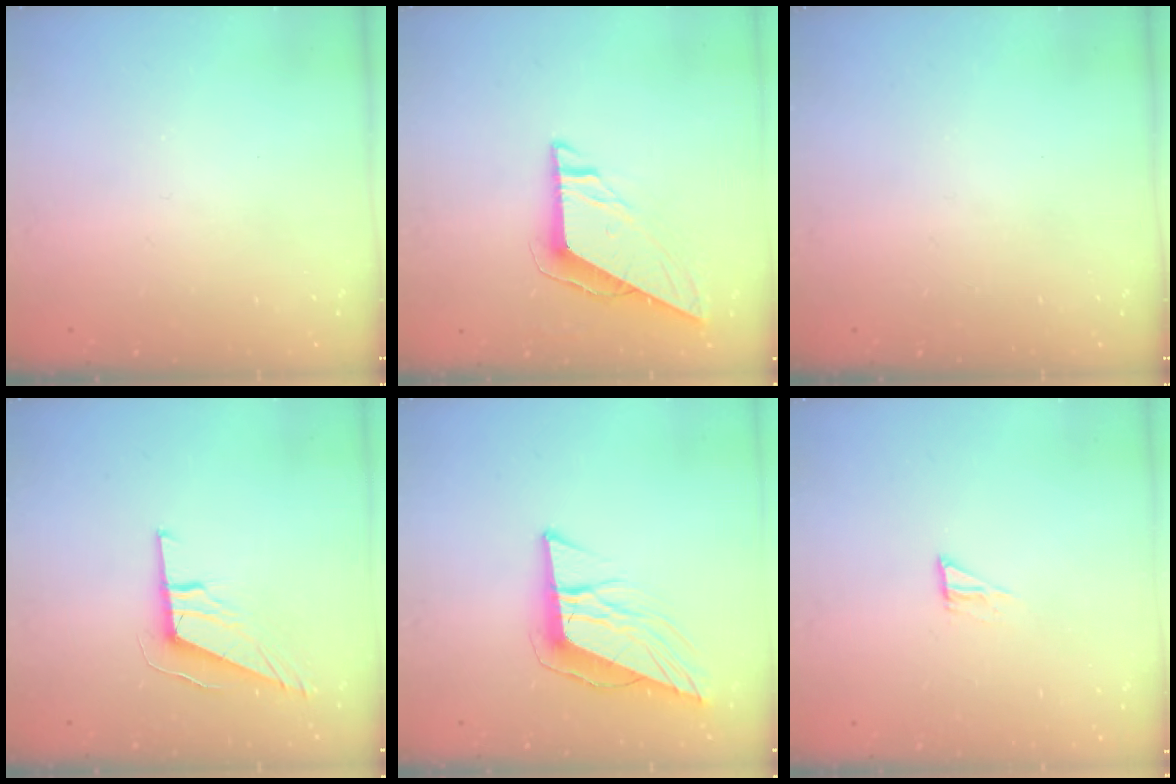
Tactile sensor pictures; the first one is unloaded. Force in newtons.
{"total": 7.6, "press": 7.6, "slide": 0.2}
{"total": 0.0}
{"total": 9.7, "press": 9.5, "slide": 2.0}
{"total": 11.2, "press": 10.6, "slide": 3.7}
{"total": 4.3, "press": 4.3, "slide": 0.3}